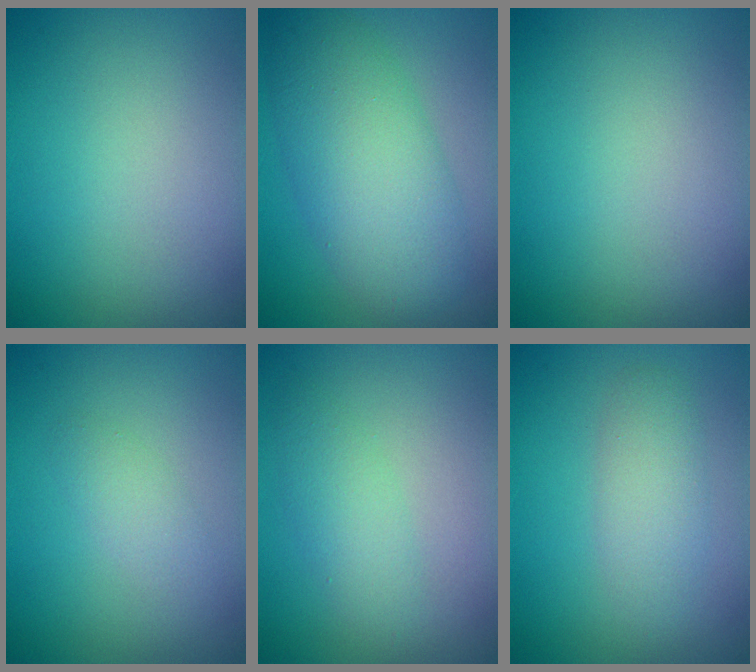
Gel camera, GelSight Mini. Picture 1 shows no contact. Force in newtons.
{"total": 5.5, "press": 5.5, "slide": 0.3}
{"total": 0.0}
{"total": 1.4, "press": 1.4, "slide": 0.1}
{"total": 2.2, "press": 2.2, "slide": 0.1}
{"total": 2.6, "press": 2.6, "slide": 0.2}